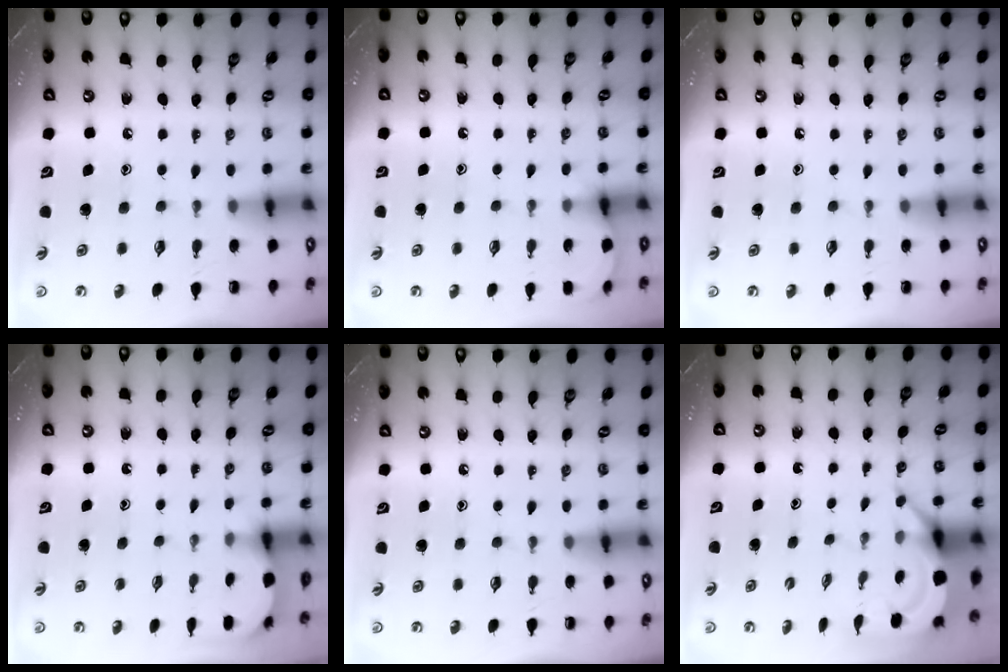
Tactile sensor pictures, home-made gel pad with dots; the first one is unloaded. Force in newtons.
{"total": 4.6, "press": 4.6, "slide": 0.6}
{"total": 0.0}
{"total": 2.7, "press": 2.7, "slide": 0.3}
{"total": 0.0}
{"total": 4.9, "press": 4.8, "slide": 0.4}